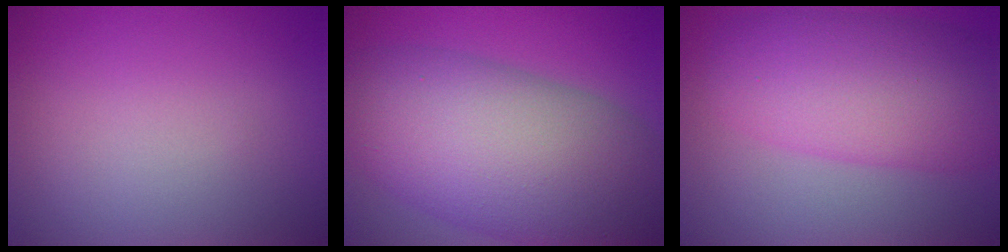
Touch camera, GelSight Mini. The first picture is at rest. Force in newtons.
{"total": 13.3, "press": 13.3, "slide": 0.5}
{"total": 8.4, "press": 8.4, "slide": 0.1}